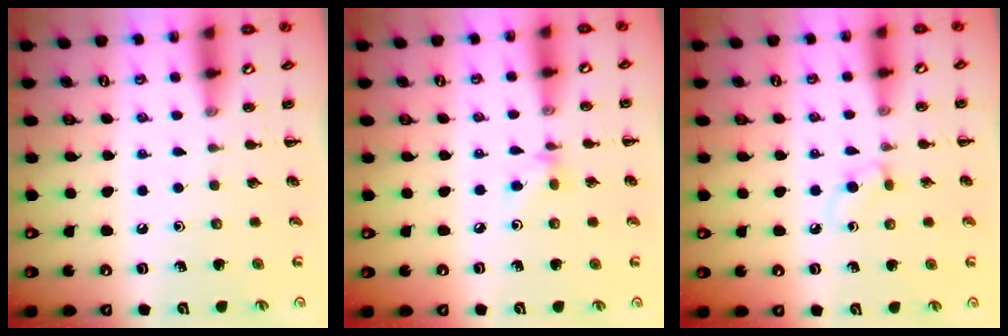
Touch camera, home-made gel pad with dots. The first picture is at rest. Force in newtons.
{"total": 4.8, "press": 4.6, "slide": 1.2}
{"total": 2.4, "press": 2.1, "slide": 1.1}